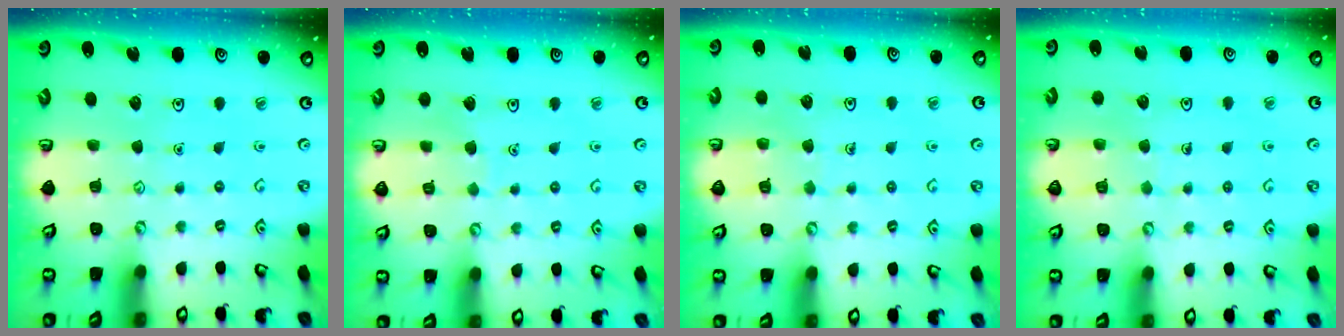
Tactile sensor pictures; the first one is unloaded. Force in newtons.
{"total": 2.6, "press": 2.6, "slide": 0.1}
{"total": 4.6, "press": 4.6, "slide": 0.3}
{"total": 3.0, "press": 3.0, "slide": 0.2}